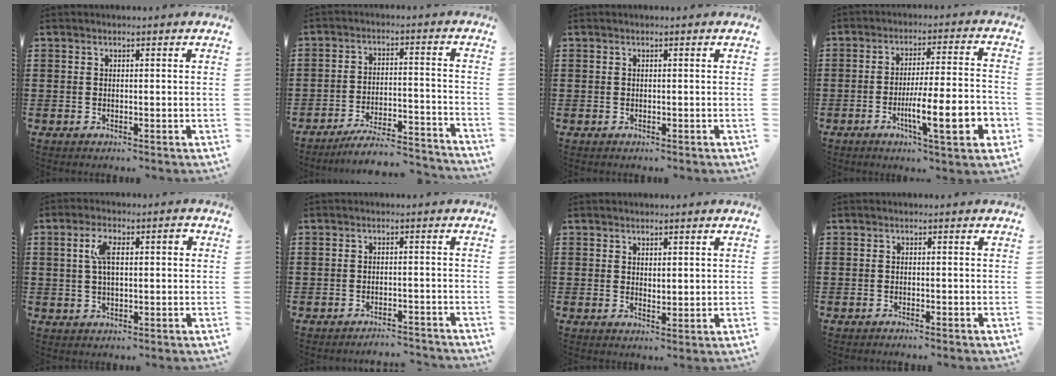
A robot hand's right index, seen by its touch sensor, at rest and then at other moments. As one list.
[{"total": 6.9, "force": [-6.4, 0.7, 2.7], "torque": [-0.051, 0.003, -0.123]}, {"total": 0.0}, {"total": 12.3, "force": [-4.1, 2.2, 11.4], "torque": [-0.197, -0.010, -0.074]}, {"total": 5.6, "force": [1.0, 2.0, 5.1], "torque": [-0.093, 0.009, 0.012]}, {"total": 2.4, "force": [-2.4, 0.0, 0.1], "torque": [-0.007, 0.000, -0.051]}, {"total": 1.3, "force": [1.2, 0.5, 0.4], "torque": [-0.008, 0.004, 0.021]}, {"total": 0.7, "force": [-0.7, 0.0, 0.1], "torque": [-0.005, -0.001, -0.013]}]